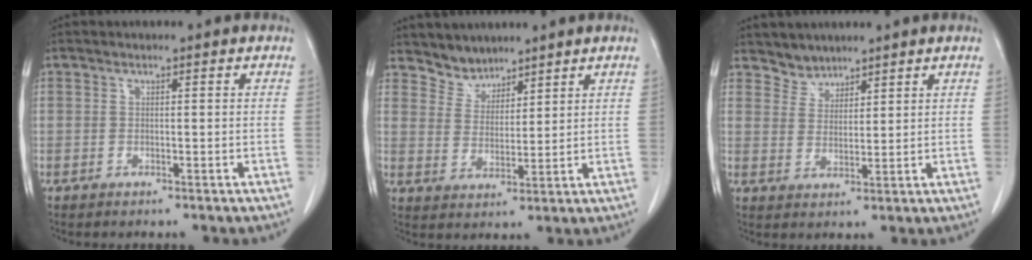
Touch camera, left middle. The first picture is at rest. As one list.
[{"total": 4.4, "force": [4.0, 1.8, -0.2], "torque": [0.007, 0.006, 0.080]}, {"total": 3.3, "force": [3.0, 1.4, -0.4], "torque": [0.015, 0.003, 0.054]}]